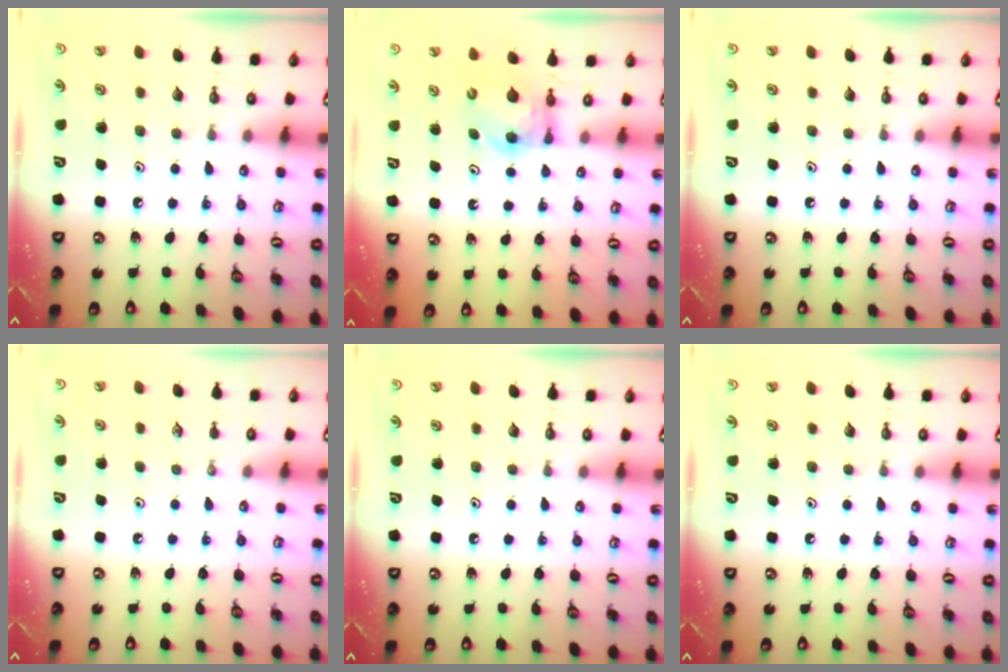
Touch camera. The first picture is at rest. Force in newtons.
{"total": 6.8, "press": 6.8, "slide": 0.5}
{"total": 0.0}
{"total": 0.0}
{"total": 0.0}
{"total": 0.0}